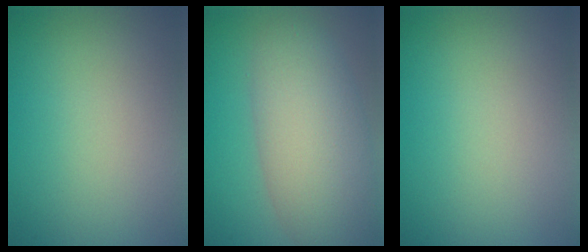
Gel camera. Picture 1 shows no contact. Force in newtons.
{"total": 7.7, "press": 7.7, "slide": 0.7}
{"total": 0.0}